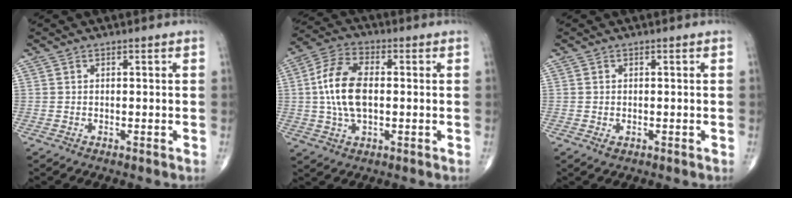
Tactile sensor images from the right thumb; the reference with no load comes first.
{"total": 11.6, "force": [0.3, 6.2, 9.8], "torque": [-0.198, 0.014, 0.002]}
{"total": 0.9, "force": [-0.2, 0.7, 0.6], "torque": [-0.010, -0.002, 0.001]}